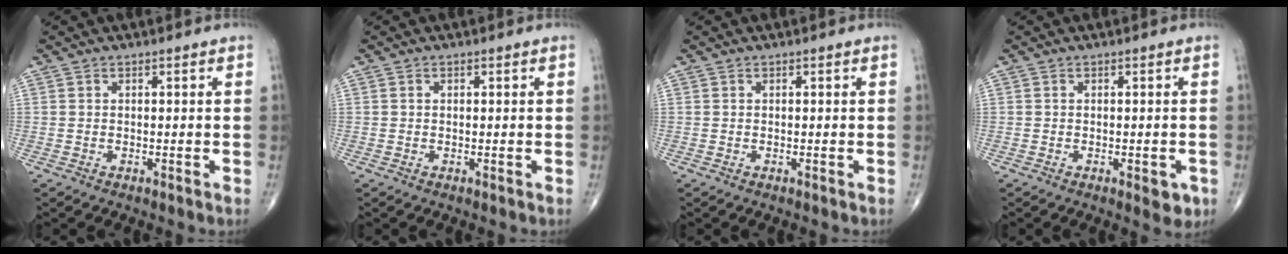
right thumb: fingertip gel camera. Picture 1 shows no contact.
{"total": 0.0}
{"total": 0.0}
{"total": 2.9, "force": [-1.1, 1.3, 2.4], "torque": [-0.015, -0.001, -0.010]}